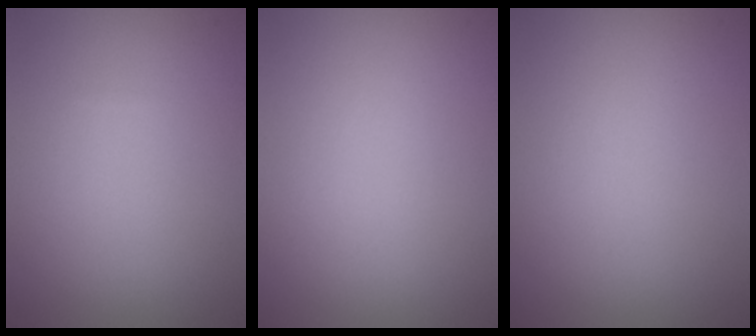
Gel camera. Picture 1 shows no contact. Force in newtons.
{"total": 0.0}
{"total": 0.0}